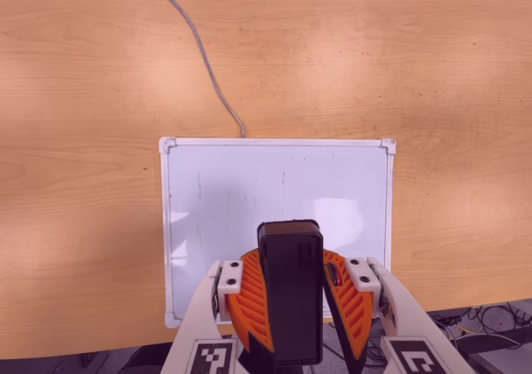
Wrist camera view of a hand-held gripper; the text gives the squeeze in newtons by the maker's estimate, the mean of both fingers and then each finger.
{"total": 9.7, "left": 10.1, "right": 9.3}